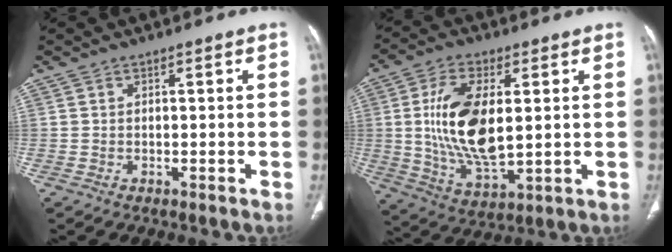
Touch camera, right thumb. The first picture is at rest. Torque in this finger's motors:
{"motor_torque": [1.72, 1.68, 1.89, -0.19, 0.66]}